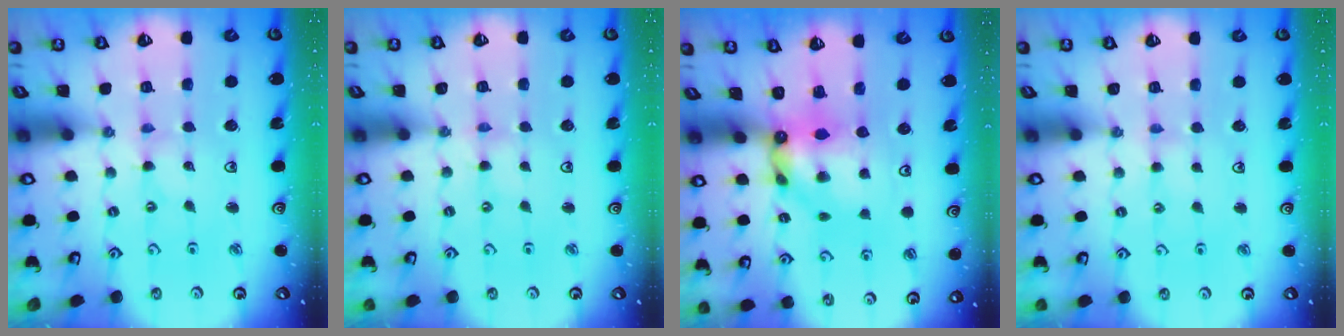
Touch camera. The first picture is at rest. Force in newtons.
{"total": 0.0}
{"total": 8.8, "press": 8.7, "slide": 0.6}
{"total": 2.1, "press": 2.1, "slide": 0.2}